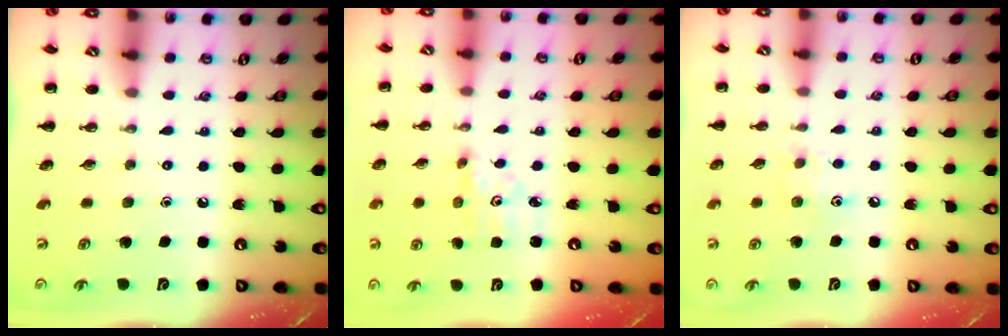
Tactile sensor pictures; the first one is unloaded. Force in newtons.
{"total": 2.9, "press": 2.8, "slide": 0.7}
{"total": 5.9, "press": 5.8, "slide": 1.3}